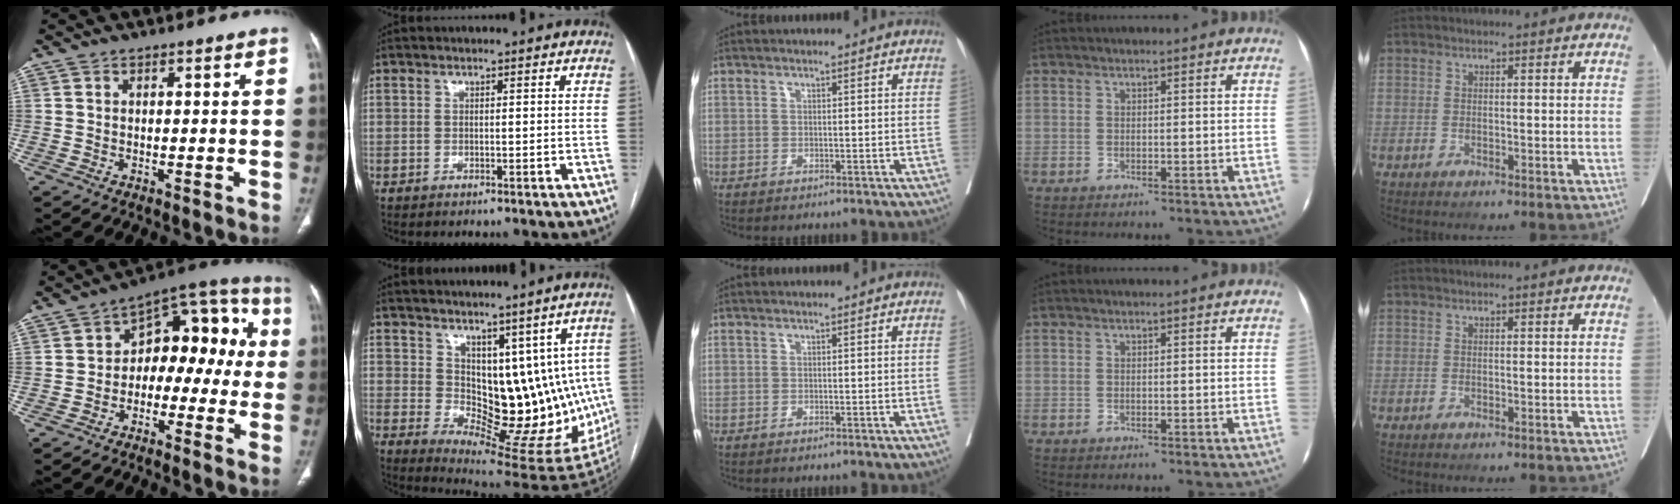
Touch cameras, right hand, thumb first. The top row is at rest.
{"thumb": {"total": 14.9, "force": [-0.7, 9.3, 11.6], "torque": [-0.099, 0.059, -0.025]}, "index": {"total": 12.6, "force": [3.7, 7.5, 9.4], "torque": [-0.119, 0.000, 0.081]}}